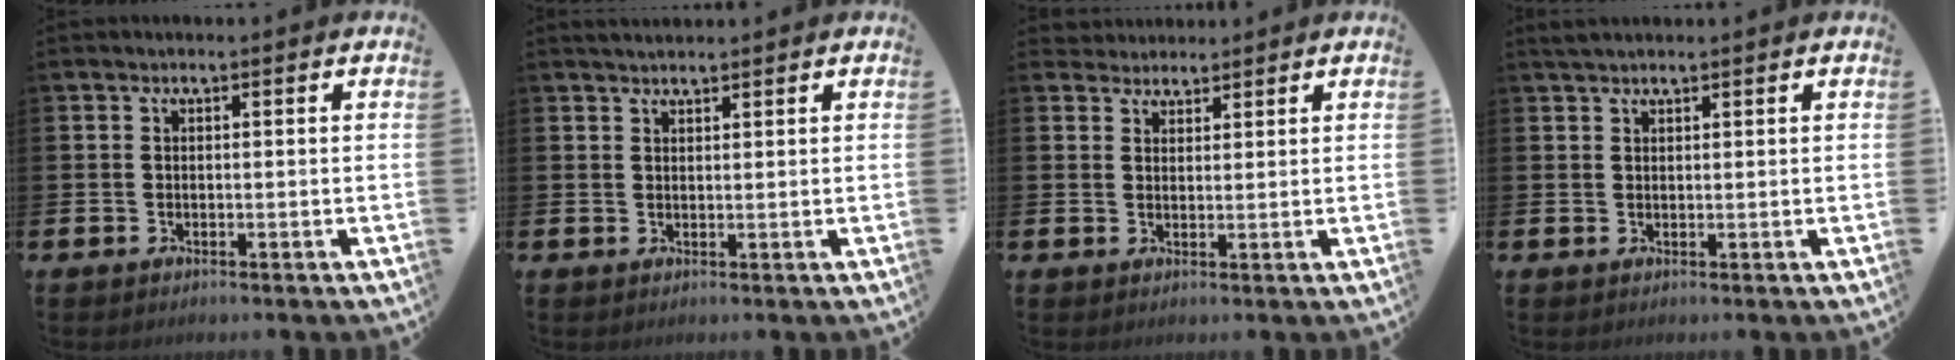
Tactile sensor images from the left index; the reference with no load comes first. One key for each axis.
{"total": 1.7, "fx": 1.7, "fy": 0.4, "fz": 0.3, "tx": 0.001, "ty": -0.003, "tz": 0.029}
{"total": 2.8, "fx": 2.6, "fy": 1.1, "fz": -0.3, "tx": -0.001, "ty": -0.004, "tz": 0.048}
{"total": 1.7, "fx": 1.5, "fy": 0.4, "fz": 0.6, "tx": -0.012, "ty": 0.004, "tz": 0.028}